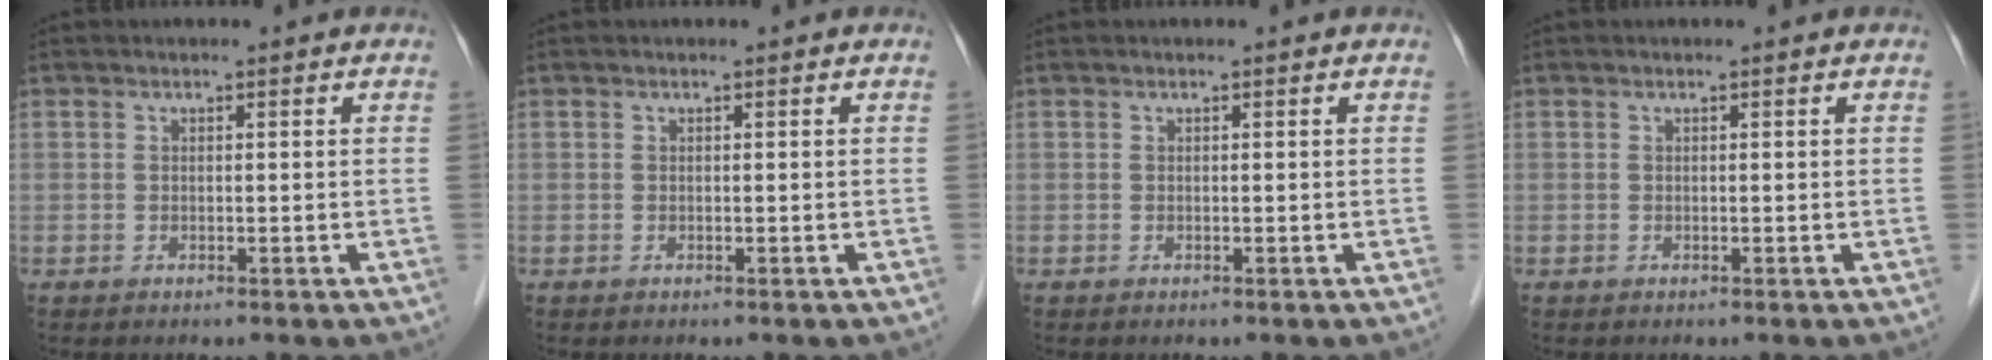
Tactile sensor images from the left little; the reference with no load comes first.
{"total": 0.0}
{"total": 0.0}
{"total": 0.0}